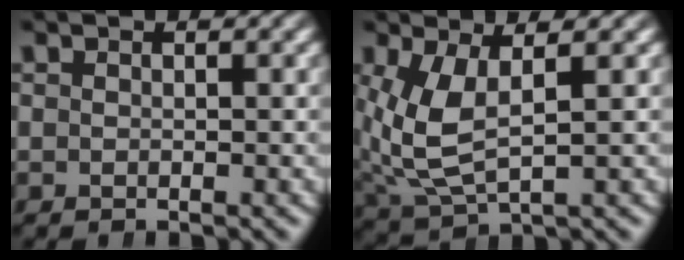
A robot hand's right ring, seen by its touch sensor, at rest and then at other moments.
{"total": 5.4, "force": [0.4, 3.4, 4.1], "torque": [-0.116, -0.019, 0.026]}